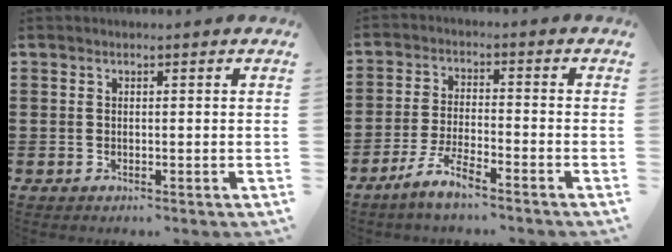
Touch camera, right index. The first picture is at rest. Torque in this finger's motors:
{"motor_torque": [0.40, -0.15, 0.29, 0.01]}